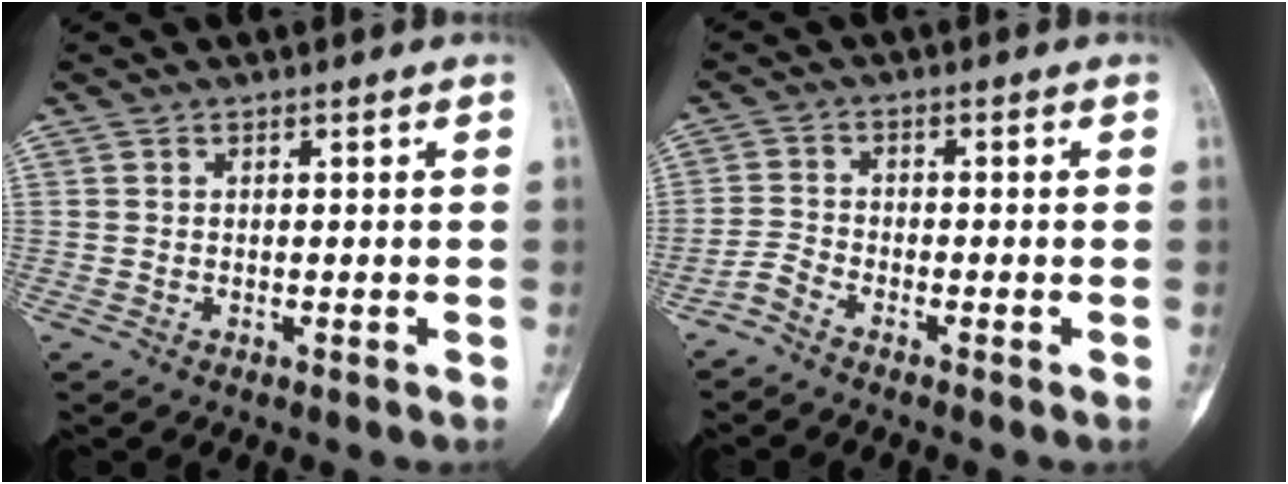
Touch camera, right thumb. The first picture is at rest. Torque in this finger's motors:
{"motor_torque": [-0.35, -0.32, 0.02, -0.48, -0.05]}